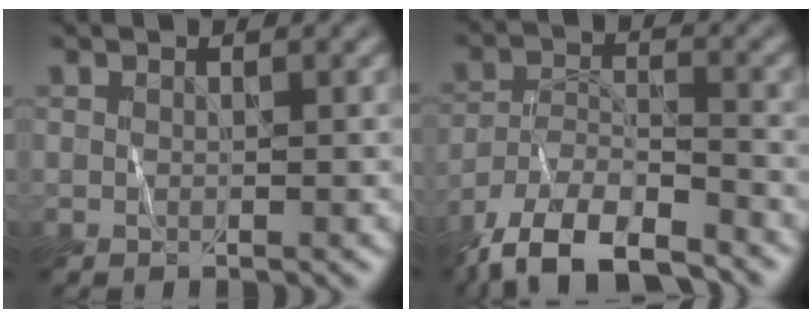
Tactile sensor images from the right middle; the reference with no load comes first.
{"total": 8.6, "force": [-7.4, 2.2, 3.8], "torque": [-0.066, -0.005, -0.137]}